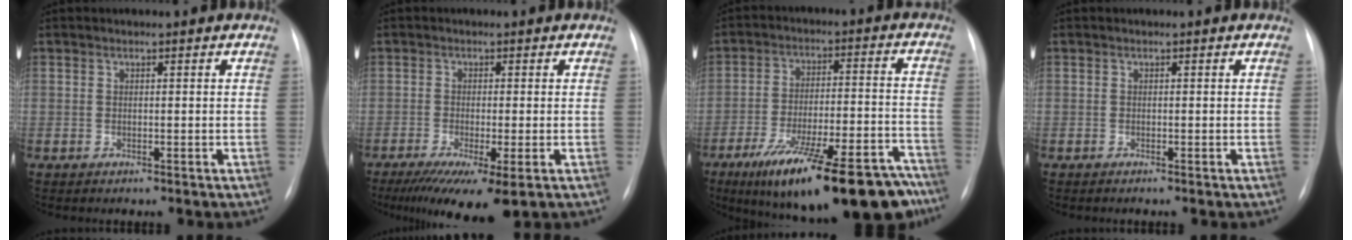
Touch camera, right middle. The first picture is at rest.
{"total": 9.5, "force": [-5.7, 1.4, 7.5], "torque": [-0.113, -0.025, -0.093]}
{"total": 24.0, "force": [-17.7, 5.0, 15.4], "torque": [-0.180, 0.012, -0.270]}
{"total": 0.0}